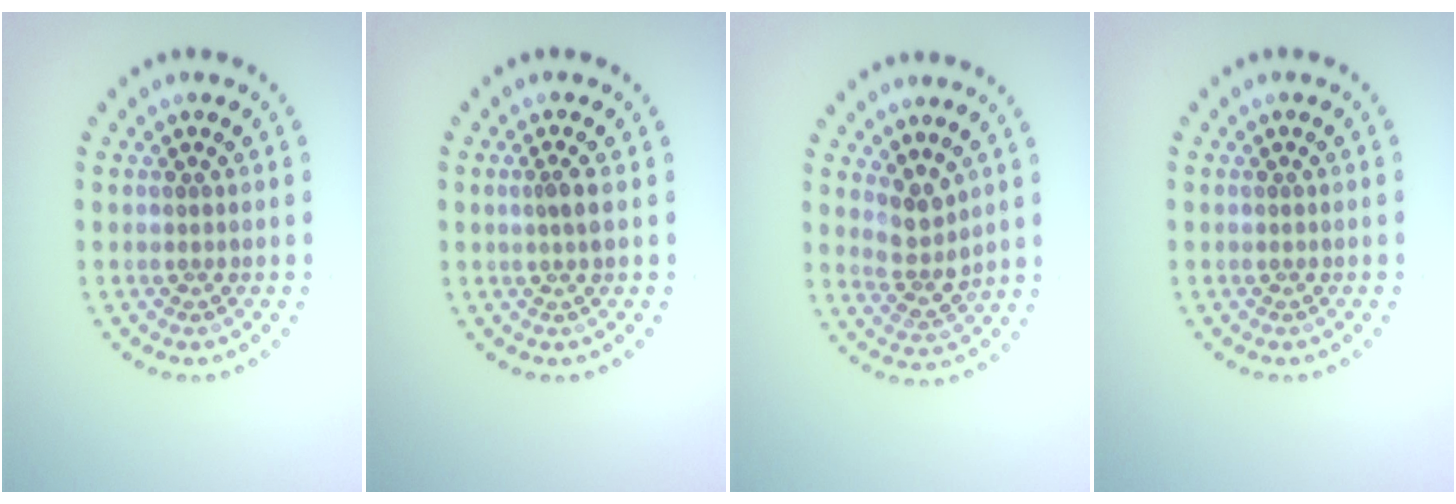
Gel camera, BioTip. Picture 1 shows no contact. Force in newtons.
{"total": 1.5, "press": 1.2, "slide": 0.9}
{"total": 2.7, "press": 2.2, "slide": 1.6}
{"total": 0.0}